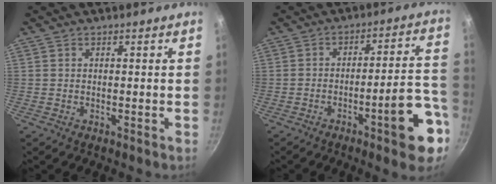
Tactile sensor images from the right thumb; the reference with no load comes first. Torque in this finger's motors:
{"motor_torque": [2.15, 1.18, 1.89, -0.80, 0.17]}